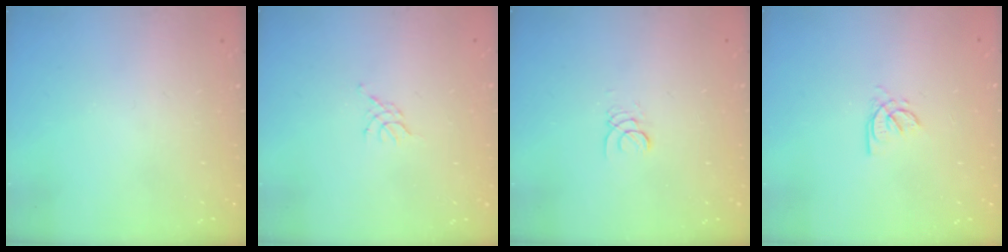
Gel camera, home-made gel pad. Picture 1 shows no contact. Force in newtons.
{"total": 2.3, "press": 2.2, "slide": 0.5}
{"total": 1.3, "press": 1.3, "slide": 0.1}
{"total": 1.6, "press": 1.6, "slide": 0.3}